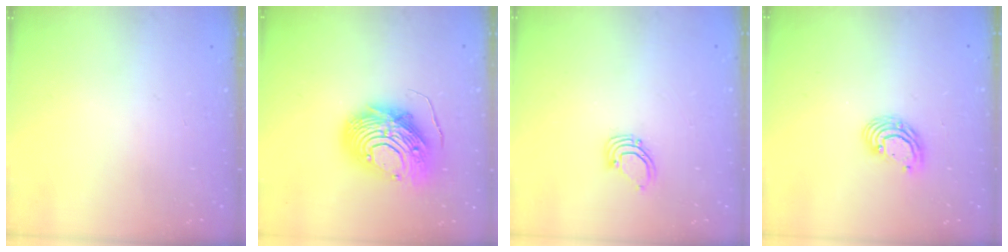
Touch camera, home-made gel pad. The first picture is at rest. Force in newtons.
{"total": 15.2, "press": 15.1, "slide": 1.3}
{"total": 2.9, "press": 2.9, "slide": 0.3}
{"total": 6.5, "press": 6.5, "slide": 0.2}